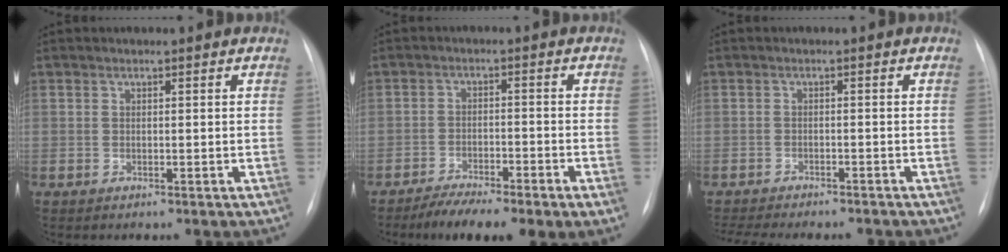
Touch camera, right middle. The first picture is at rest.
{"total": 8.1, "force": [-5.6, 1.1, 5.7], "torque": [-0.097, -0.010, -0.094]}
{"total": 13.1, "force": [-11.7, 2.9, 5.2], "torque": [-0.096, -0.010, -0.153]}